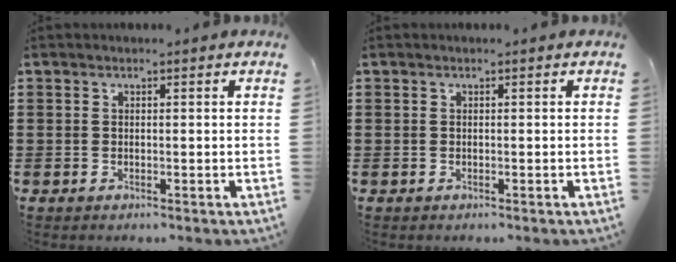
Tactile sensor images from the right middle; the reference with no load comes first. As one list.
[{"total": 0.0}]